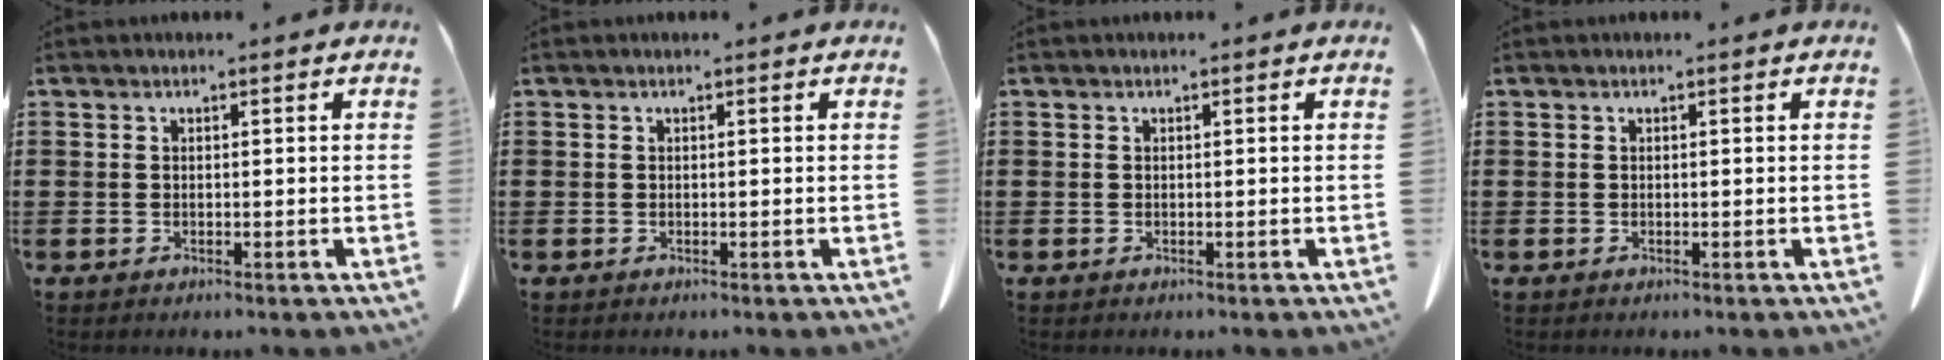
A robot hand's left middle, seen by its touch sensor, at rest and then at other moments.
{"total": 0.0}
{"total": 0.0}
{"total": 0.0}